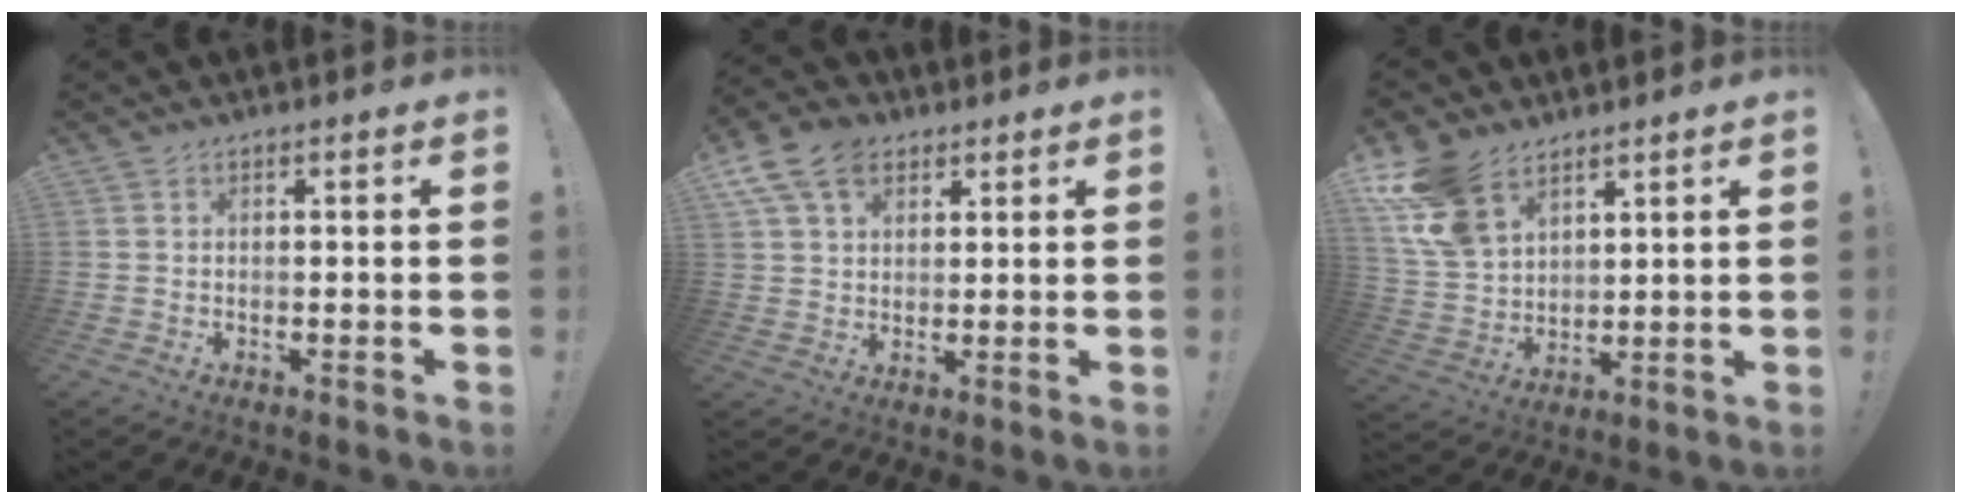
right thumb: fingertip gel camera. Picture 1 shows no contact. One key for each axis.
{"total": 11.7, "fx": 5.8, "fy": 8.0, "fz": 6.3, "tx": -0.113, "ty": -0.016, "tz": 0.112}
{"total": 14.8, "fx": 9.1, "fy": 9.1, "fz": 7.3, "tx": -0.145, "ty": -0.042, "tz": 0.181}